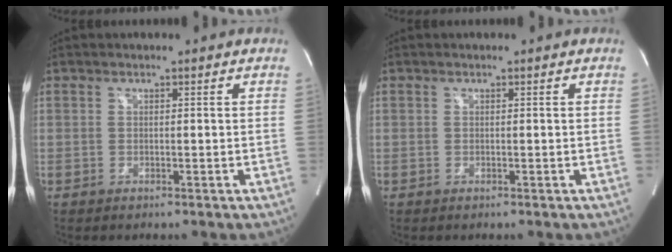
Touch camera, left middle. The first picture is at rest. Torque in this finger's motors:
{"motor_torque": [0.00, 0.00, 0.00, 0.00]}